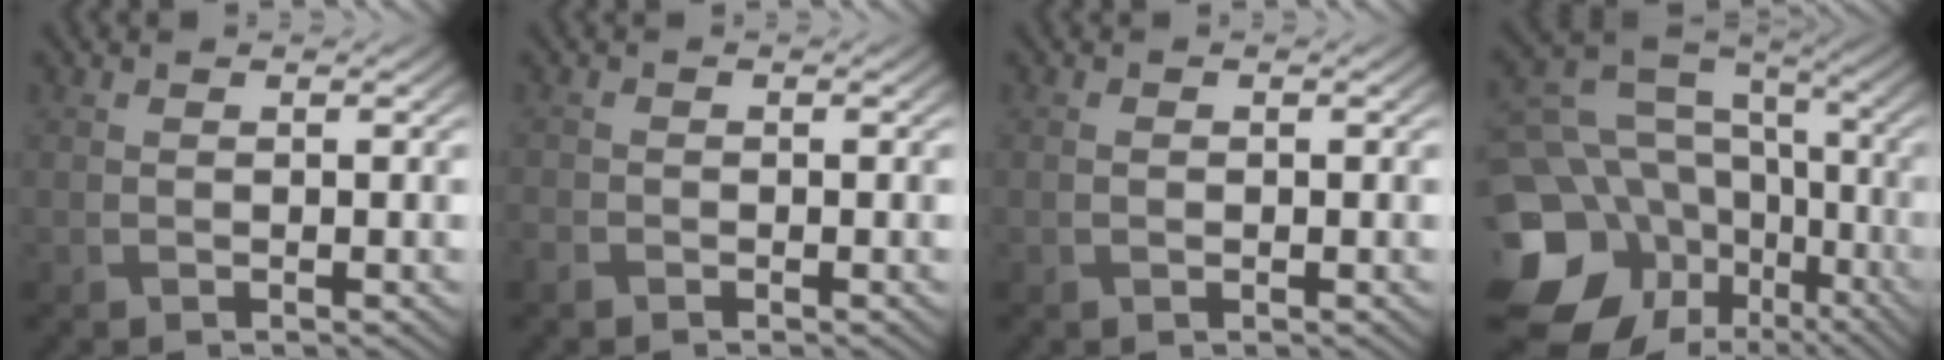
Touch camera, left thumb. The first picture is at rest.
{"total": 1.2, "force": [-1.0, 0.7, 0.3], "torque": [-0.007, -0.003, -0.024]}
{"total": 0.6, "force": [-0.1, 0.4, 0.5], "torque": [-0.008, 0.000, 0.001]}
{"total": 20.9, "force": [-8.8, 16.5, 9.5], "torque": [-0.225, -0.056, -0.123]}